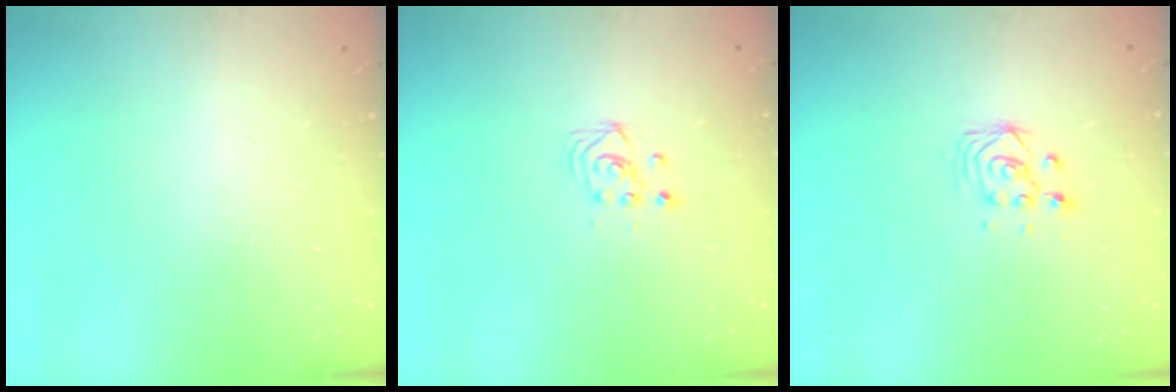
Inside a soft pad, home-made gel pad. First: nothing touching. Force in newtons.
{"total": 2.9, "press": 2.9, "slide": 0.2}
{"total": 3.0, "press": 3.0, "slide": 0.2}